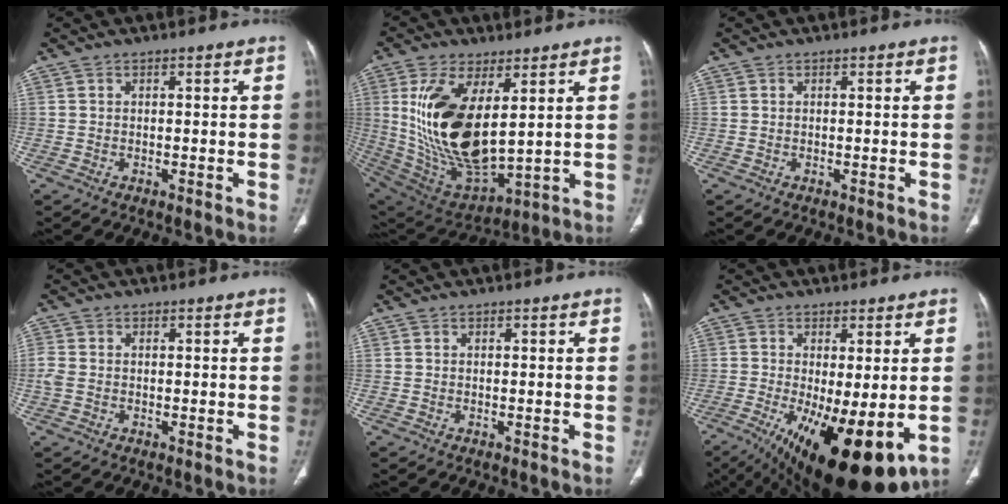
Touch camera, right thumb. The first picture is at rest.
{"total": 20.9, "force": [4.4, 9.6, 18.0], "torque": [-0.347, -0.036, 0.104]}
{"total": 0.0}
{"total": 2.3, "force": [-0.2, 1.7, 1.5], "torque": [-0.050, -0.001, -0.006]}
{"total": 0.0}
{"total": 18.0, "force": [-5.4, 6.4, 15.9], "torque": [-0.245, -0.032, -0.065]}